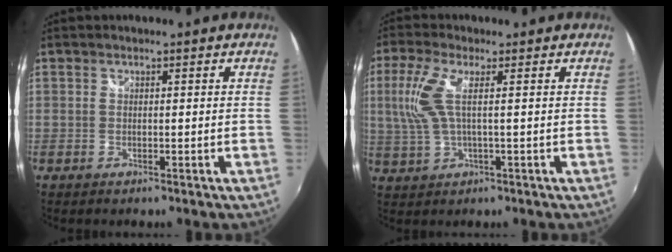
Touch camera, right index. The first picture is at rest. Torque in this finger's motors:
{"motor_torque": [0.27, 0.14, 0.40, 0.17]}